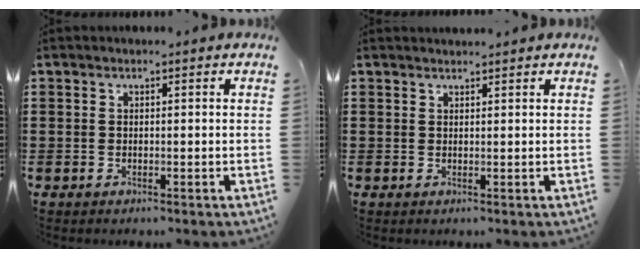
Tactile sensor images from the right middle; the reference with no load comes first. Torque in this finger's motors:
{"motor_torque": [-0.03, -0.03, 0.00, -0.01]}